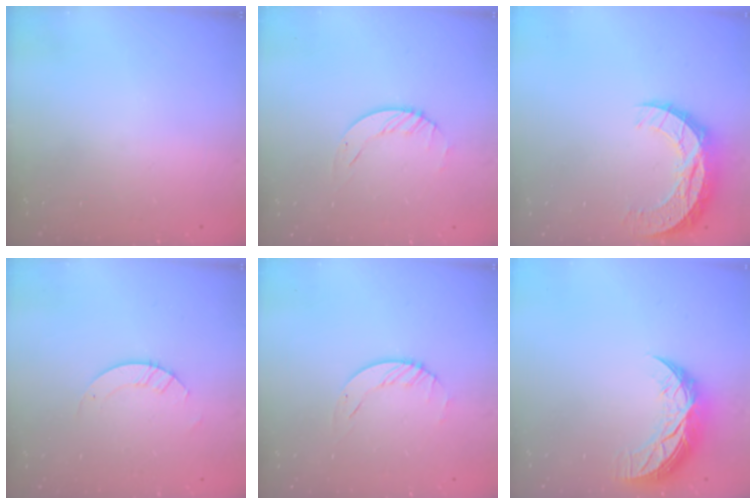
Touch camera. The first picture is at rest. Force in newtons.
{"total": 2.3, "press": 2.3, "slide": 0.3}
{"total": 10.9, "press": 10.9, "slide": 0.7}
{"total": 2.9, "press": 2.9, "slide": 0.3}
{"total": 2.3, "press": 2.3, "slide": 0.3}
{"total": 10.1, "press": 10.0, "slide": 0.9}